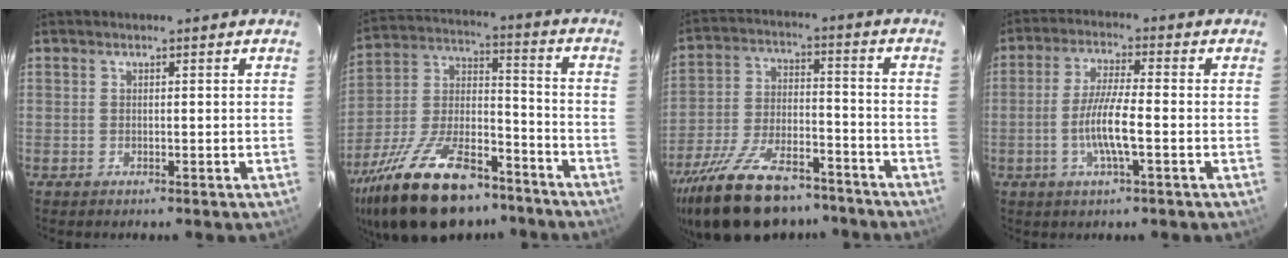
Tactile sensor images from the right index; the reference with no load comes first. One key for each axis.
{"total": 26.5, "fx": -18.0, "fy": 11.3, "fz": 15.9, "tx": -0.315, "ty": -0.009, "tz": -0.289}
{"total": 23.6, "fx": -18.2, "fy": 9.4, "fz": 11.7, "tx": -0.240, "ty": -0.020, "tz": -0.283}
{"total": 7.6, "fx": -2.2, "fy": 0.7, "fz": 7.2, "tx": -0.141, "ty": -0.004, "tz": -0.043}